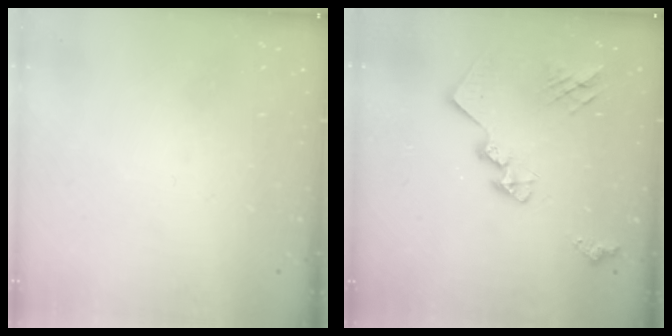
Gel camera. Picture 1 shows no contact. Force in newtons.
{"total": 17.0, "press": 17.0, "slide": 1.1}